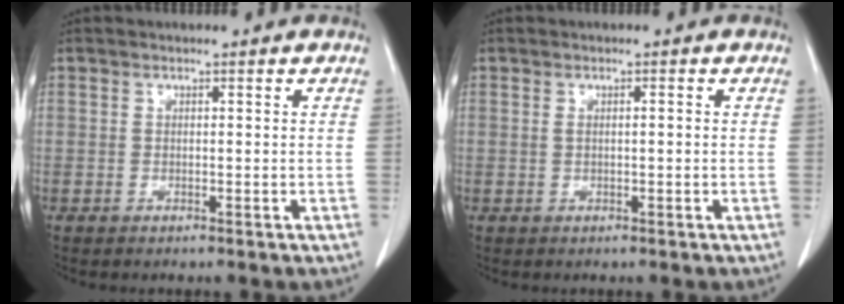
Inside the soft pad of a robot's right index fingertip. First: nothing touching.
{"total": 1.0, "force": [0.1, 0.2, 1.0], "torque": [-0.020, 0.005, 0.005]}